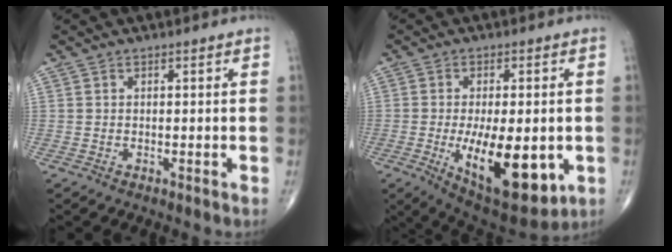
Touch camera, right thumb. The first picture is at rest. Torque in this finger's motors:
{"motor_torque": [1.79, 2.75, 0.56, -0.63, 0.49]}